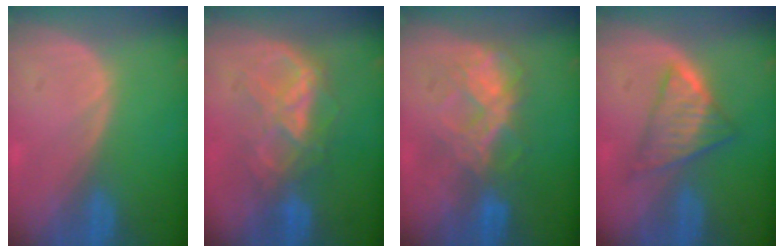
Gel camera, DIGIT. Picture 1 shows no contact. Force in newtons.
{"total": 6.6, "press": 6.6, "slide": 0.3}
{"total": 7.1, "press": 6.9, "slide": 1.7}
{"total": 6.1, "press": 5.8, "slide": 2.0}